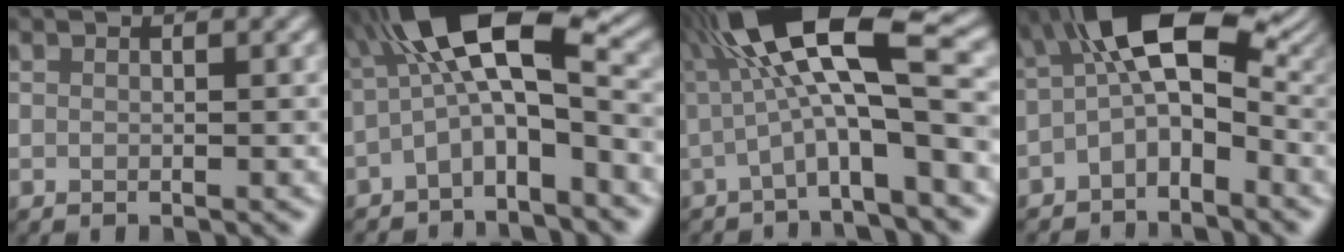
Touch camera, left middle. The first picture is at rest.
{"total": 8.2, "force": [-1.2, 2.7, 7.7], "torque": [-0.128, 0.030, -0.039]}
{"total": 10.6, "force": [0.7, 2.7, 10.3], "torque": [-0.170, 0.029, -0.001]}
{"total": 8.7, "force": [-0.4, 4.5, 7.4], "torque": [-0.120, 0.021, -0.028]}